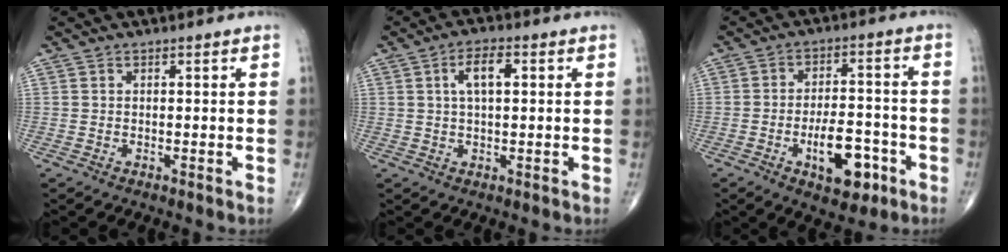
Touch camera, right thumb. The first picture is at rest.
{"total": 5.1, "force": [1.3, 2.2, 4.5], "torque": [-0.079, 0.006, 0.021]}
{"total": 10.9, "force": [-4.5, 5.3, 8.4], "torque": [-0.112, 0.026, -0.064]}